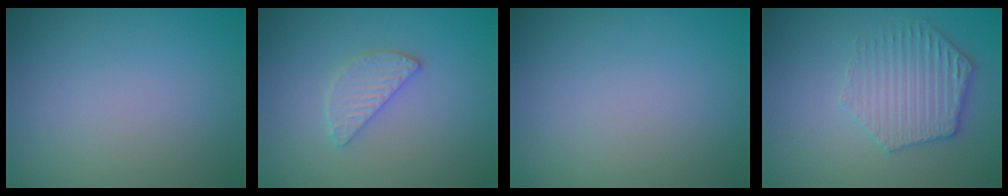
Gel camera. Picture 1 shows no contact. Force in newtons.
{"total": 2.4, "press": 2.3, "slide": 0.3}
{"total": 0.0}
{"total": 3.5, "press": 3.4, "slide": 0.4}